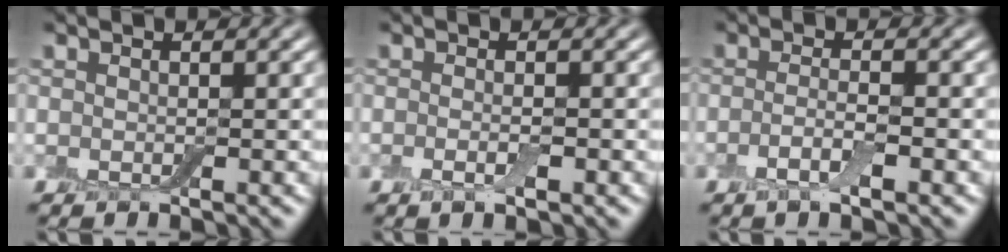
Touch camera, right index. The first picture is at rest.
{"total": 1.4, "force": [-0.5, 0.3, 1.3], "torque": [-0.026, -0.007, -0.012]}
{"total": 2.3, "force": [-1.0, 0.5, 2.0], "torque": [-0.040, 0.001, -0.023]}